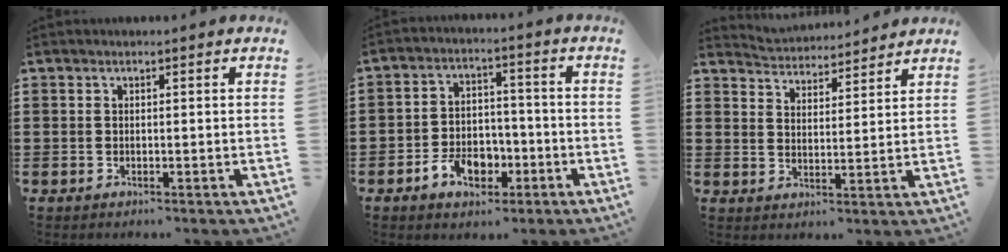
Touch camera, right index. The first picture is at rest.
{"total": 6.5, "force": [-3.0, 4.4, 3.8], "torque": [-0.076, 0.014, -0.056]}
{"total": 3.5, "force": [3.5, 0.1, -0.8], "torque": [-0.001, -0.024, 0.061]}